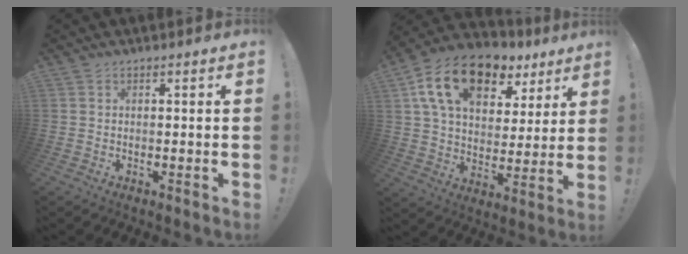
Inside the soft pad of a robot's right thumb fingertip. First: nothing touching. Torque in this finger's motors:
{"motor_torque": [-0.29, 1.92, 0.92, -0.18, 0.17]}